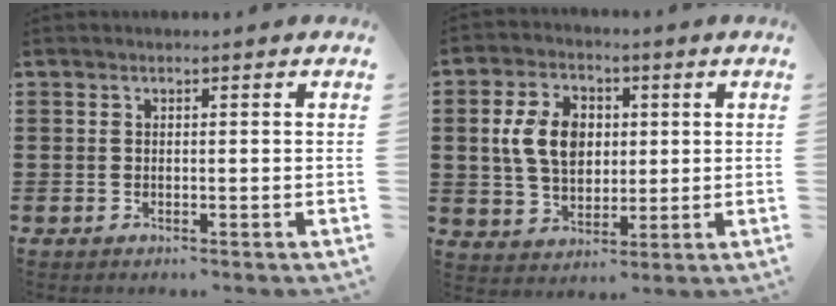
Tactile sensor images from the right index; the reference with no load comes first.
{"total": 8.6, "force": [1.2, 6.2, 5.9], "torque": [-0.142, 0.011, 0.014]}